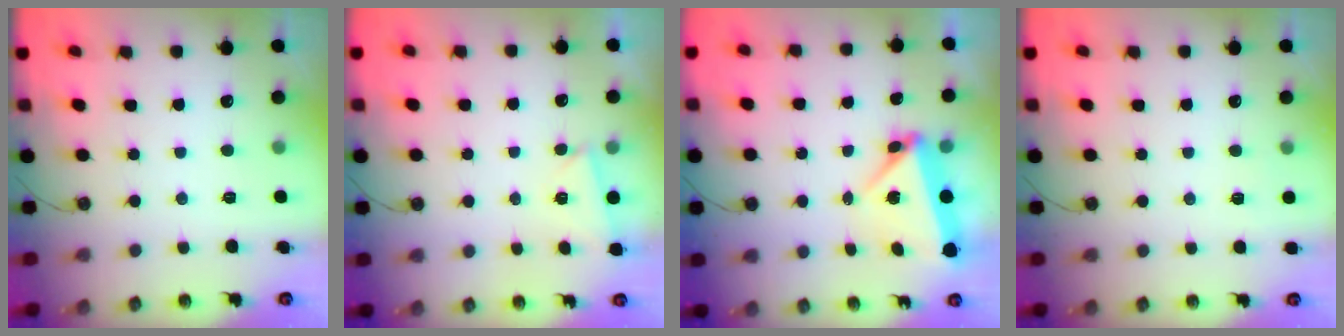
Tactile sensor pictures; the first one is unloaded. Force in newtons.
{"total": 2.4, "press": 2.3, "slide": 0.6}
{"total": 8.3, "press": 4.7, "slide": 6.8}
{"total": 2.5, "press": 2.4, "slide": 0.8}